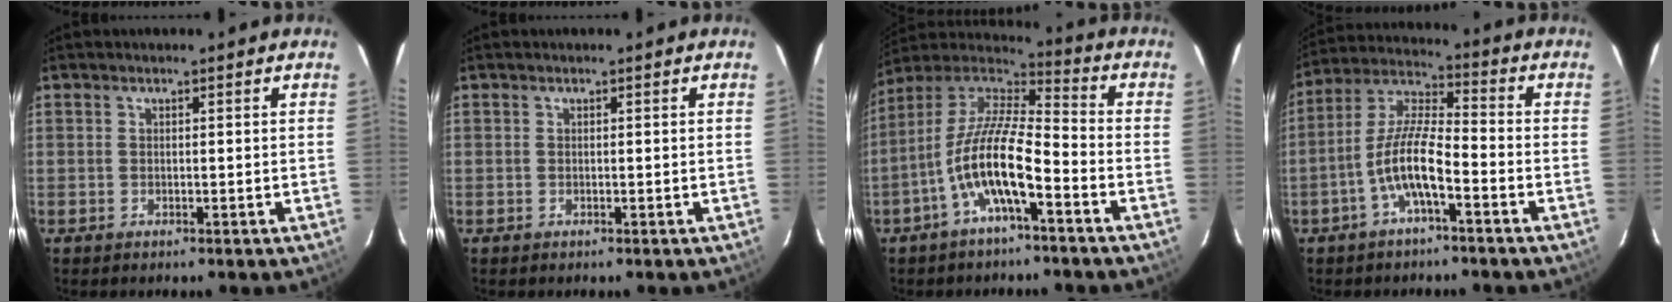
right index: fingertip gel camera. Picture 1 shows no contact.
{"total": 0.0}
{"total": 13.9, "force": [-6.0, 3.5, 12.0], "torque": [-0.236, 0.001, -0.120]}
{"total": 9.5, "force": [-4.3, 2.1, 8.2], "torque": [-0.177, 0.010, -0.086]}